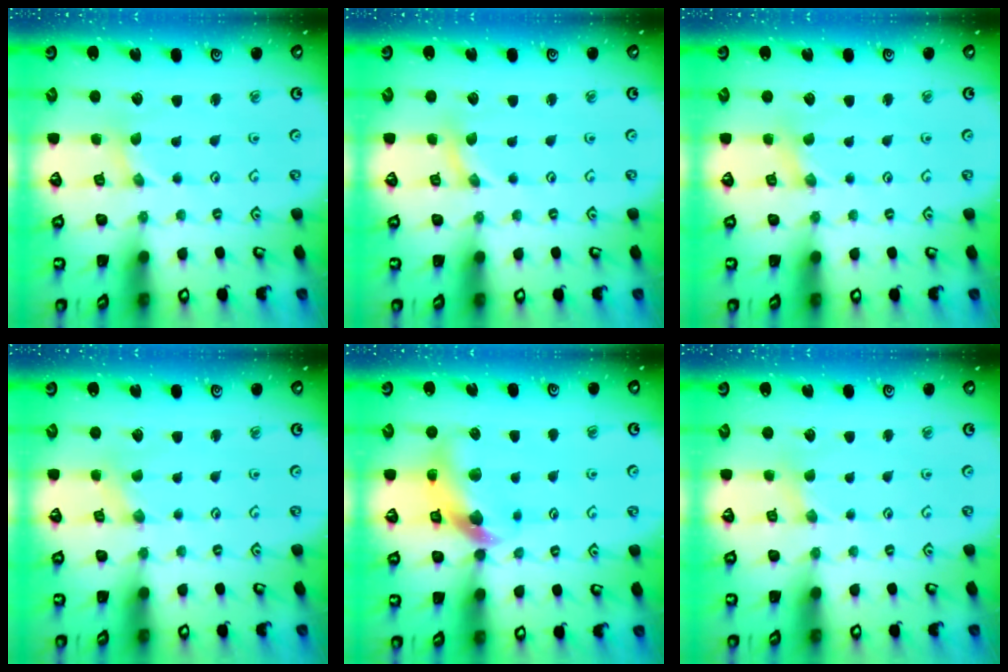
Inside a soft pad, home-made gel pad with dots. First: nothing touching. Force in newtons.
{"total": 0.0}
{"total": 1.2, "press": 1.2, "slide": 0.3}
{"total": 0.0}
{"total": 11.7, "press": 11.6, "slide": 1.8}
{"total": 1.7, "press": 1.7, "slide": 0.2}